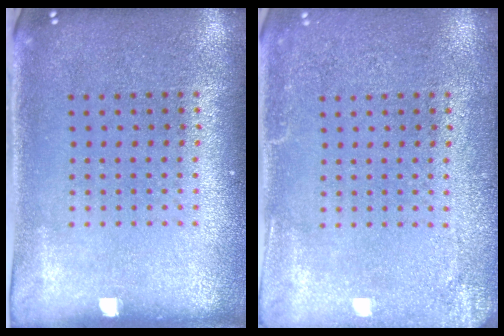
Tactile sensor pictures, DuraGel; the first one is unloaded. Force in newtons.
{"total": 2.3, "press": 2.3, "slide": 0.3}